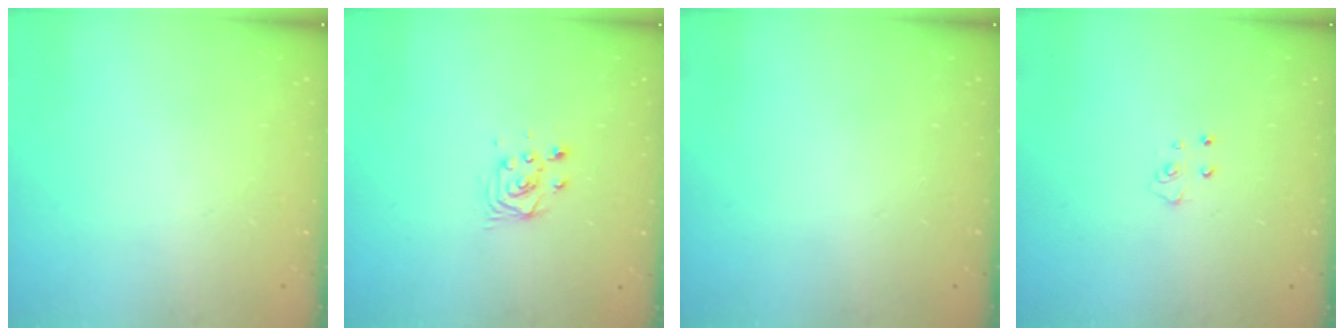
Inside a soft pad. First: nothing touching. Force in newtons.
{"total": 4.7, "press": 4.7, "slide": 0.5}
{"total": 0.0}
{"total": 4.2, "press": 4.1, "slide": 0.4}